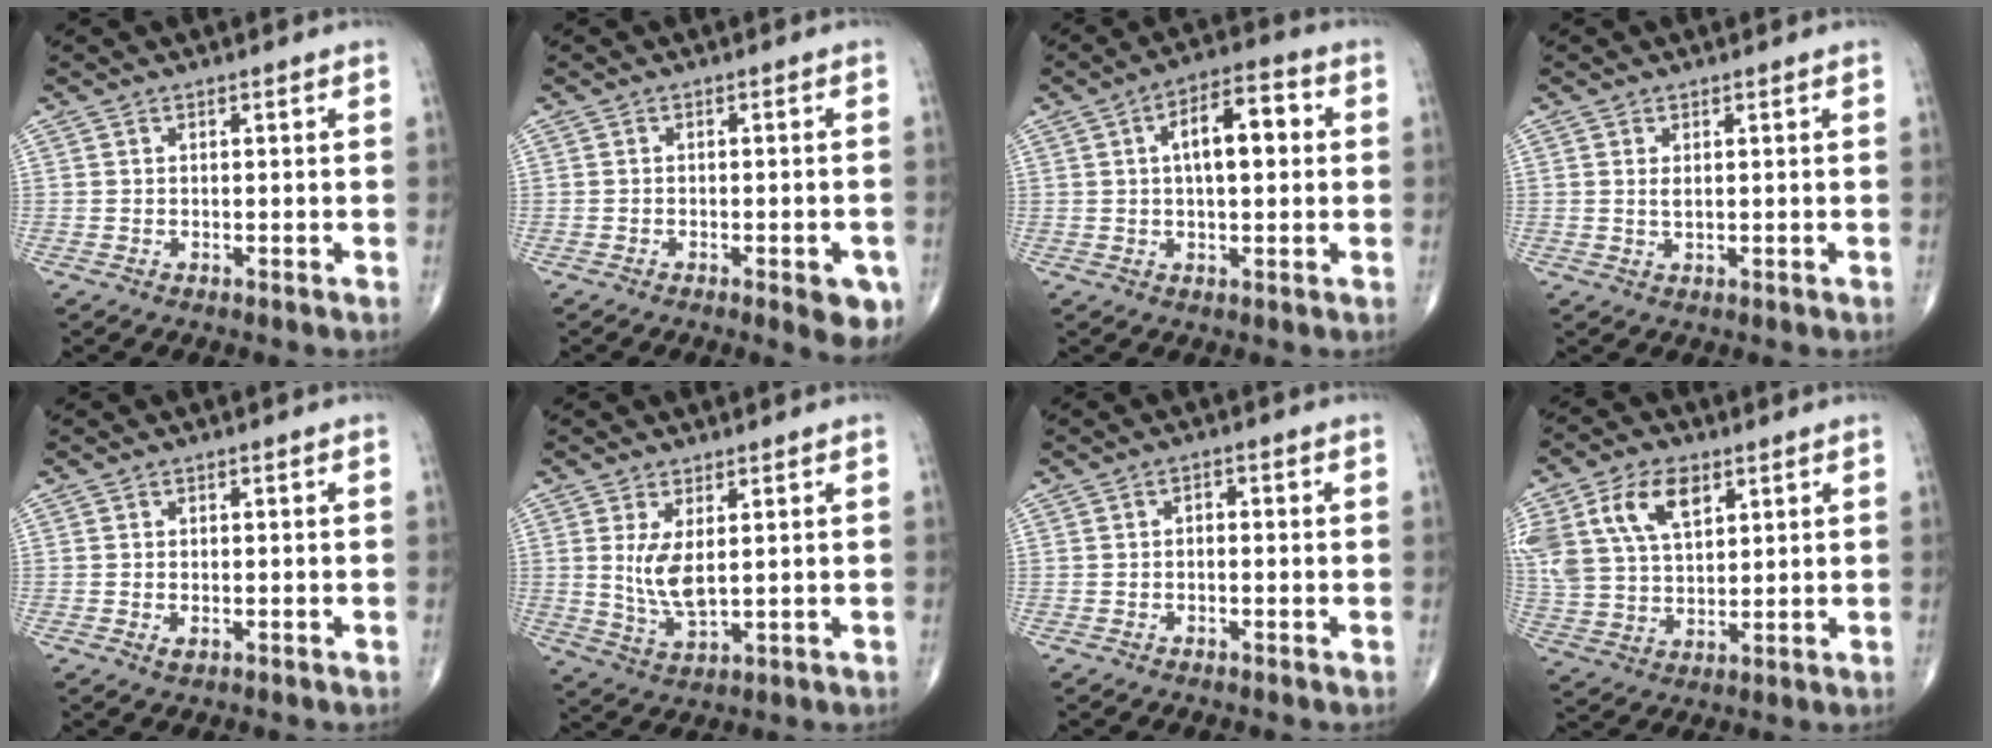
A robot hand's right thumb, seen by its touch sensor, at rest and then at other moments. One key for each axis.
{"total": 5.6, "fx": -2.6, "fy": 1.9, "fz": 4.6, "tx": -0.041, "ty": 0.001, "tz": -0.029}
{"total": 10.3, "fx": 1.7, "fy": 4.6, "fz": 9.0, "tx": -0.129, "ty": 0.022, "tz": 0.019}
{"total": 1.3, "fx": 0.4, "fy": 0.6, "fz": 1.1, "tx": -0.021, "ty": -0.004, "tz": 0.011}
{"total": 1.2, "fx": -0.3, "fy": 0.7, "fz": 1.0, "tx": -0.019, "ty": -0.004, "tz": -0.005}
{"total": 6.4, "fx": 1.4, "fy": 2.6, "fz": 5.7, "tx": -0.113, "ty": -0.022, "tz": 0.038}
{"total": 1.4, "fx": -0.1, "fy": 0.9, "fz": 1.1, "tx": -0.009, "ty": 0.007, "tz": -0.006}
{"total": 15.0, "fx": 6.5, "fy": 9.0, "fz": 10.0, "tx": -0.200, "ty": -0.011, "tz": 0.129}